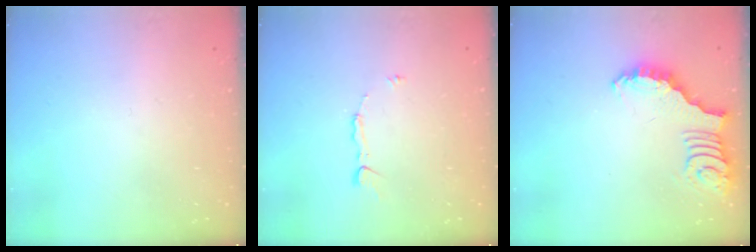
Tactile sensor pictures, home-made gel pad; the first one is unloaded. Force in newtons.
{"total": 5.6, "press": 5.6, "slide": 0.4}
{"total": 2.6, "press": 2.5, "slide": 0.5}